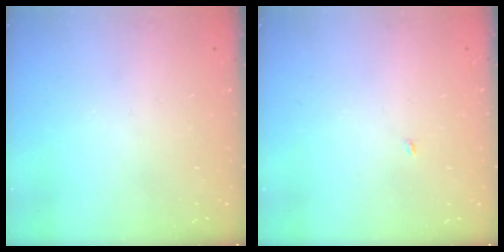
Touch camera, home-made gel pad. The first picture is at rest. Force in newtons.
{"total": 1.9, "press": 1.9, "slide": 0.2}